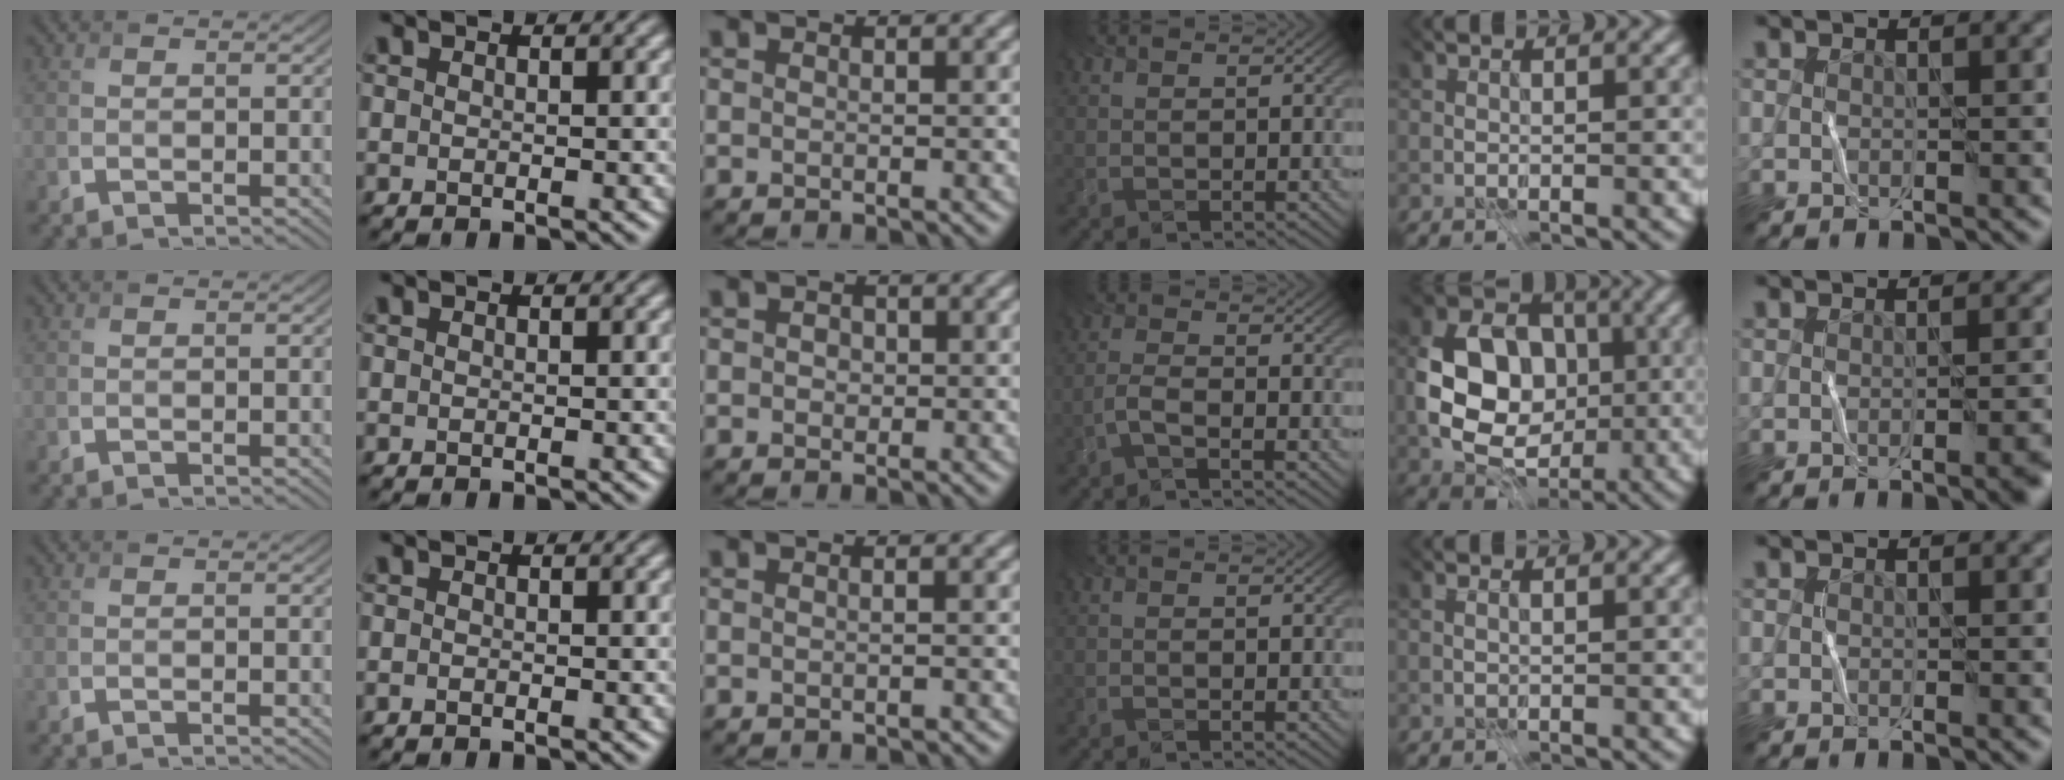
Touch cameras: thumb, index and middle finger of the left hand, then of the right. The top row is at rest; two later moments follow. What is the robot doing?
{"motion": "wrap", "object": "wrapping paper"}